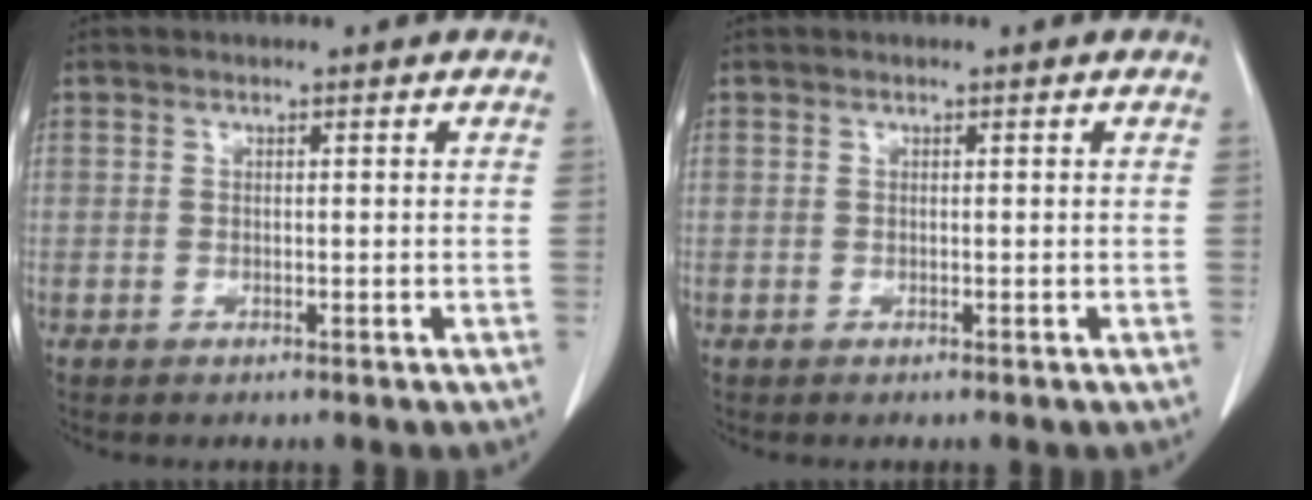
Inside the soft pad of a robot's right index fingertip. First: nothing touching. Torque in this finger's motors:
{"motor_torque": [0.00, 0.00, 0.00, 0.00]}